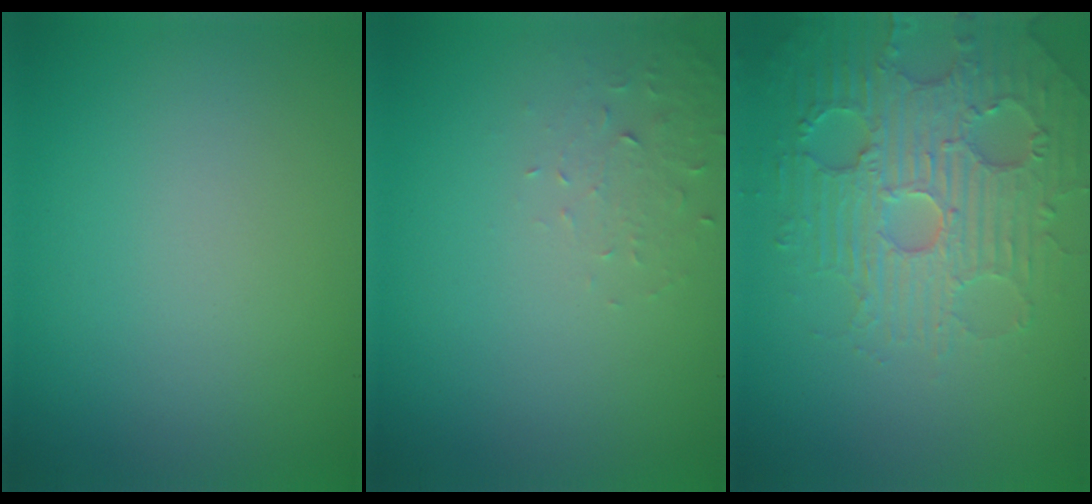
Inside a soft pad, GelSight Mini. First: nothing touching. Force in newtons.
{"total": 1.6, "press": 1.6, "slide": 0.4}
{"total": 4.7, "press": 4.7, "slide": 0.9}